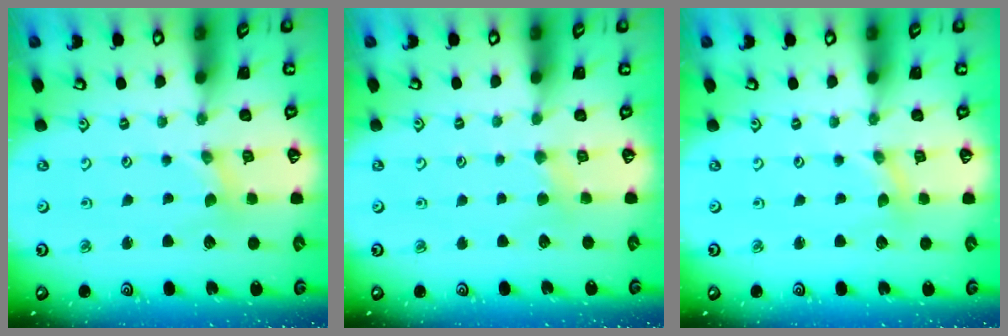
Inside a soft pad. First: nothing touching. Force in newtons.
{"total": 3.2, "press": 3.1, "slide": 0.5}
{"total": 0.0}